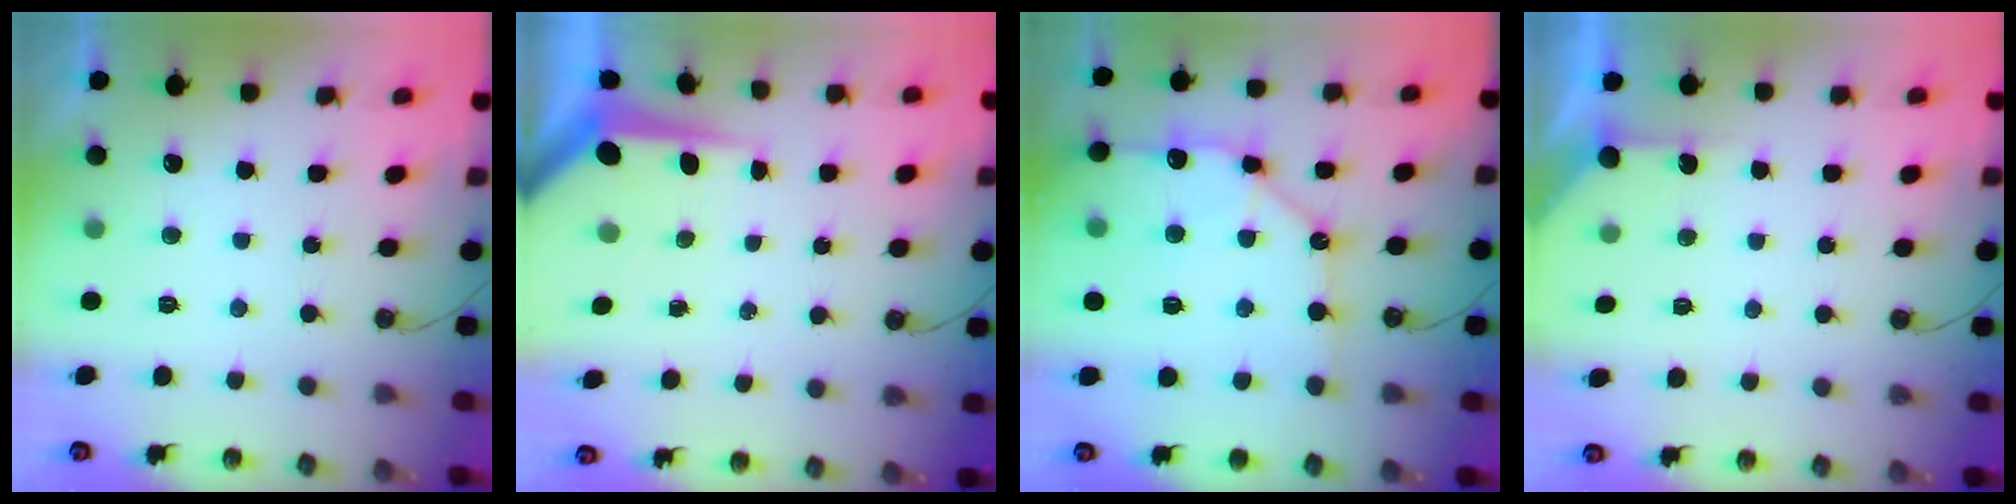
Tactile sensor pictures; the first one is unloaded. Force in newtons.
{"total": 6.0, "press": 6.0, "slide": 0.6}
{"total": 15.3, "press": 15.2, "slide": 2.1}
{"total": 2.3, "press": 2.3, "slide": 0.2}